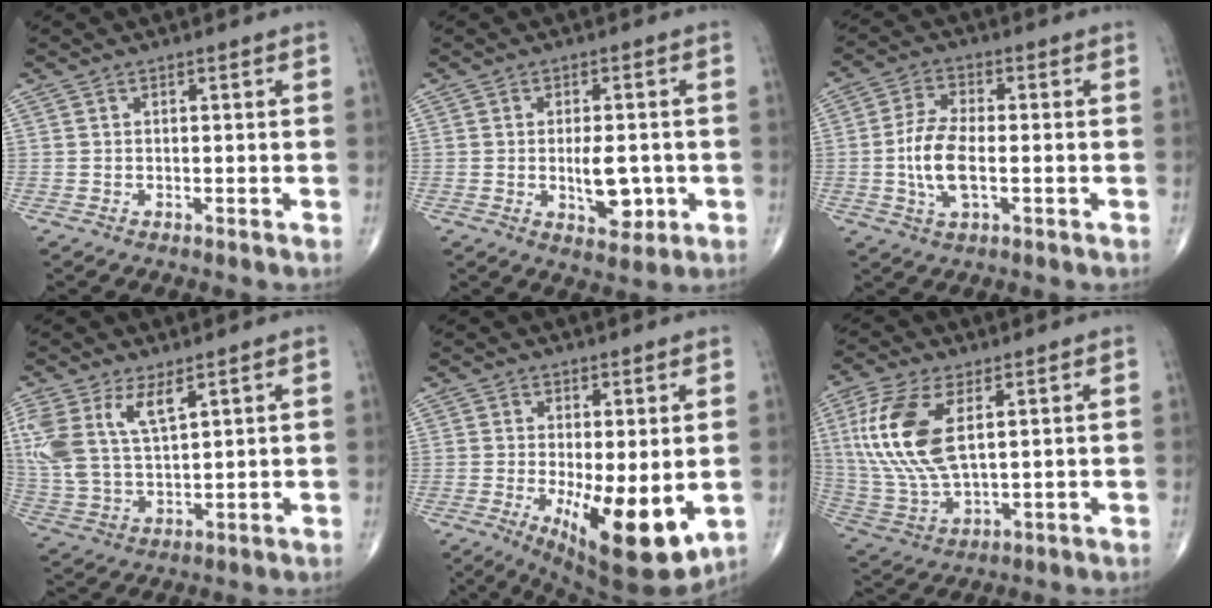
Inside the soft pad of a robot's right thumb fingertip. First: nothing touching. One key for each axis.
{"total": 7.0, "fx": -1.1, "fy": 3.3, "fz": 6.1, "tx": -0.077, "ty": -0.003, "tz": -0.008}
{"total": 8.7, "fx": -1.3, "fy": 3.8, "fz": 7.7, "tx": -0.162, "ty": 0.007, "tz": -0.028}
{"total": 11.8, "fx": 5.7, "fy": 5.1, "fz": 9.0, "tx": -0.199, "ty": -0.015, "tz": 0.124}
{"total": 13.3, "fx": -2.6, "fy": 4.6, "fz": 12.2, "tx": -0.178, "ty": -0.028, "tz": -0.022}
{"total": 15.5, "fx": 4.2, "fy": 6.8, "fz": 13.3, "tx": -0.299, "ty": -0.010, "tz": 0.089}